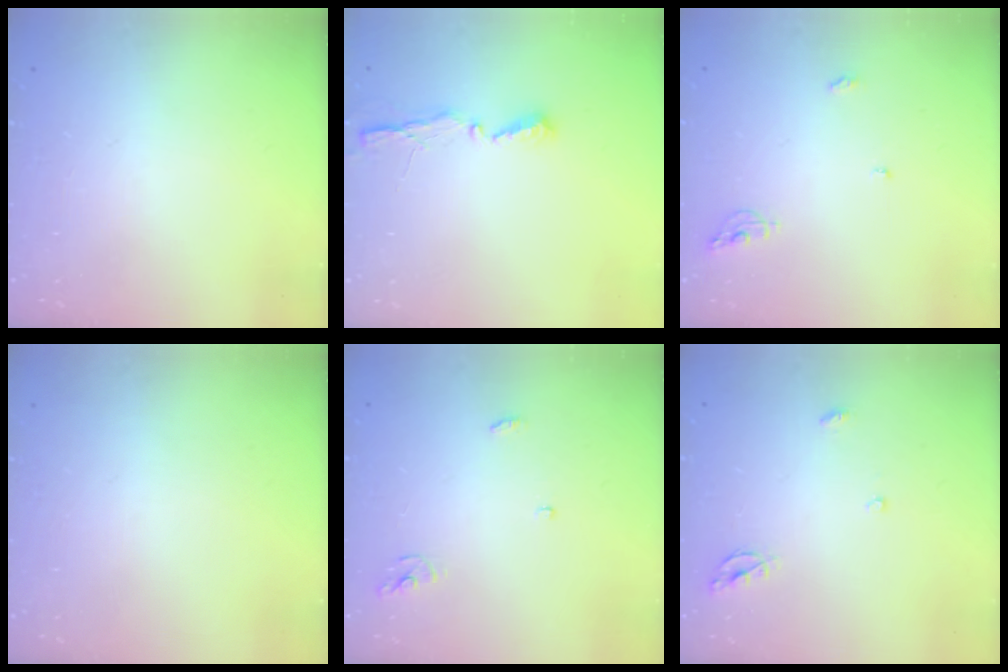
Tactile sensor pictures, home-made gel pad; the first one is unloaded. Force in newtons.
{"total": 4.5, "press": 4.5, "slide": 0.4}
{"total": 5.4, "press": 5.4, "slide": 0.4}
{"total": 0.0}
{"total": 3.8, "press": 3.8, "slide": 0.4}
{"total": 5.5, "press": 5.5, "slide": 0.6}